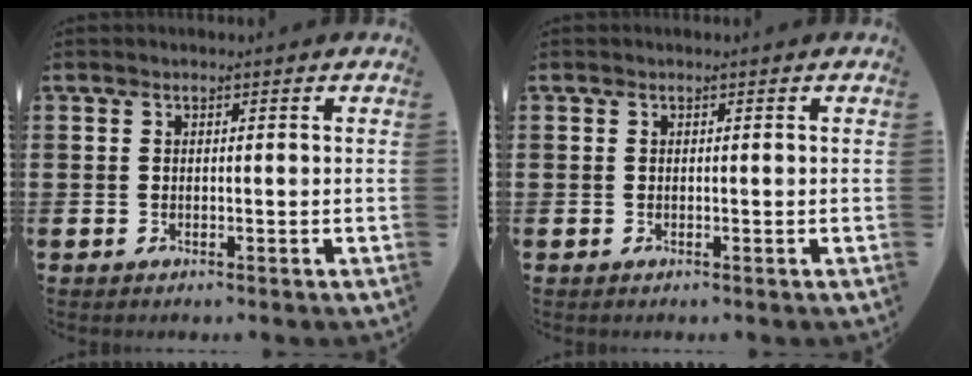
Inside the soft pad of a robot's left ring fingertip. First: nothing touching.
{"total": 0.0}